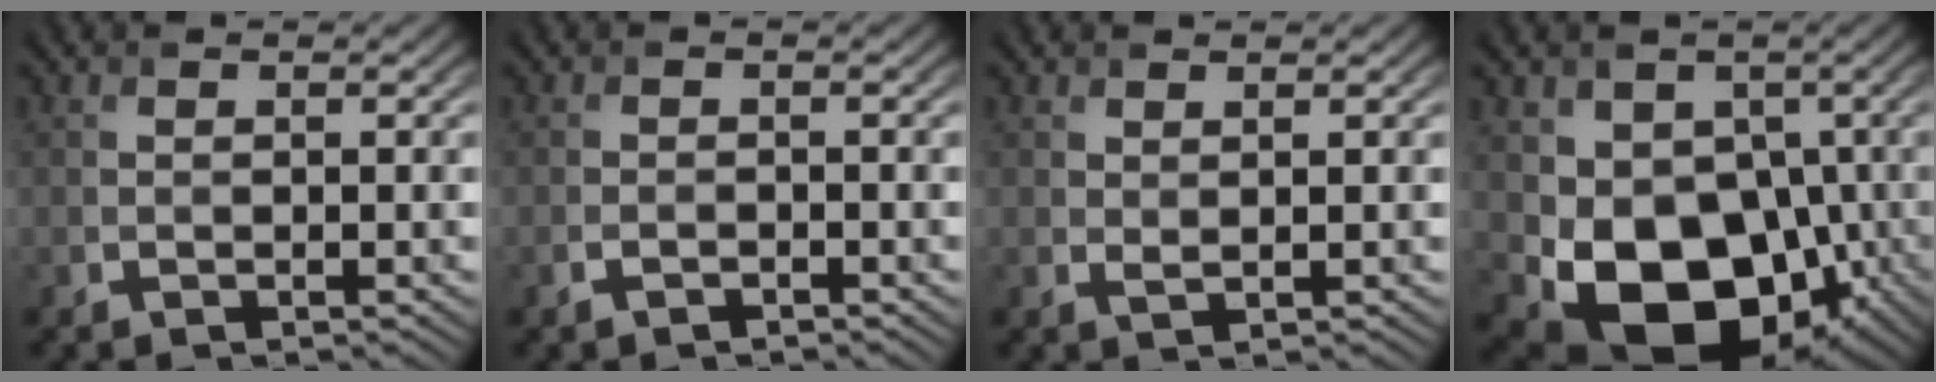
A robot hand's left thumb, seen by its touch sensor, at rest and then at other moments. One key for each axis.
{"total": 1.1, "fx": -0.8, "fy": 0.5, "fz": 0.6, "tx": -0.011, "ty": -0.001, "tz": -0.016}
{"total": 0.9, "fx": 0.7, "fy": 0.2, "fz": 0.5, "tx": -0.017, "ty": -0.003, "tz": 0.017}
{"total": 13.9, "fx": -2.9, "fy": 10.1, "fz": 9.1, "tx": -0.143, "ty": -0.037, "tz": -0.045}